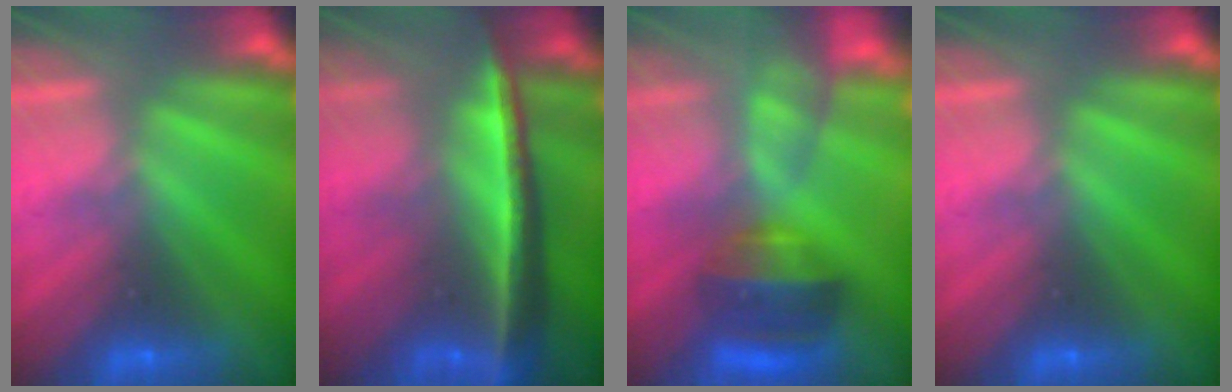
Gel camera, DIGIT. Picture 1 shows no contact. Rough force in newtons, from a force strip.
{"total": 7.3}
{"total": 7.2}
{"total": 0.0}